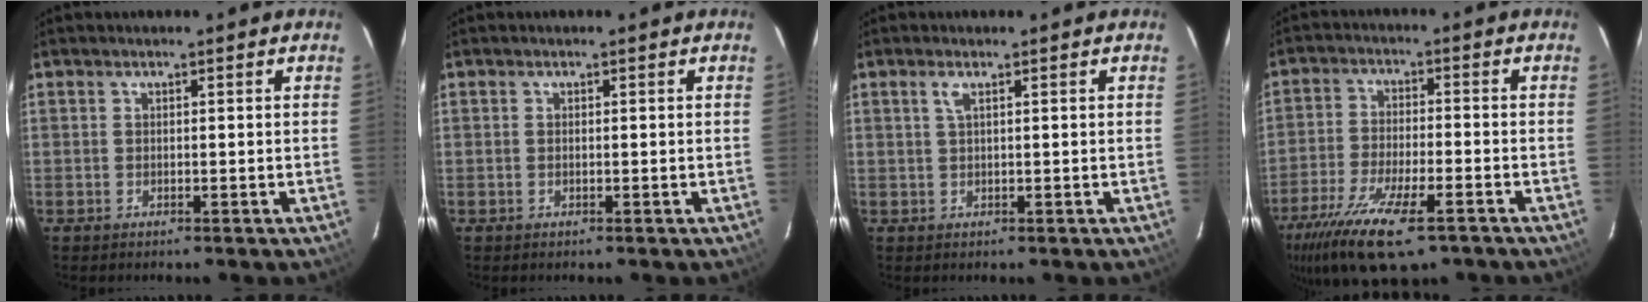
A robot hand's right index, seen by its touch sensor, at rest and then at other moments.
{"total": 0.0}
{"total": 1.3, "force": [0.6, 0.1, 1.2], "torque": [-0.026, 0.003, 0.012]}
{"total": 15.8, "force": [-10.2, 5.0, 10.9], "torque": [-0.233, -0.044, -0.183]}